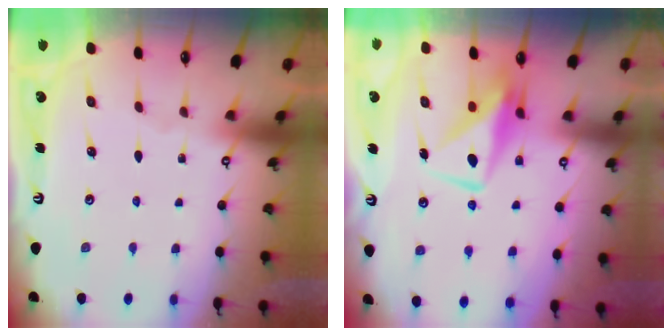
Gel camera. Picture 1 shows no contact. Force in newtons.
{"total": 8.8, "press": 8.8, "slide": 0.9}